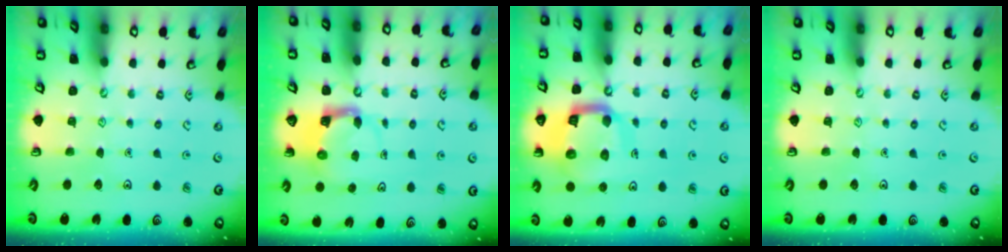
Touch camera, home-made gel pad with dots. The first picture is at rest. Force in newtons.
{"total": 3.9, "press": 3.9, "slide": 0.7}
{"total": 15.1, "press": 14.9, "slide": 1.8}
{"total": 0.0}